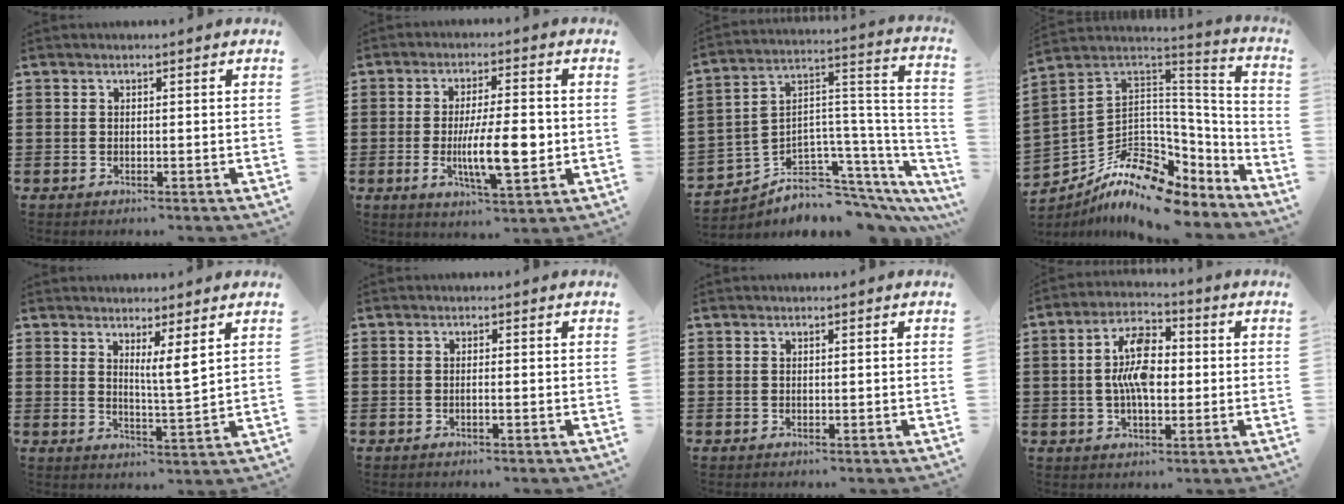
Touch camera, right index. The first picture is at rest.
{"total": 10.6, "force": [-1.4, 3.3, 10.0], "torque": [-0.171, -0.012, -0.026]}
{"total": 4.1, "force": [-2.3, 3.2, 1.2], "torque": [-0.033, -0.026, -0.039]}
{"total": 10.5, "force": [-6.8, 6.2, 5.0], "torque": [-0.113, 0.001, -0.122]}
{"total": 4.3, "force": [2.7, -0.2, 3.3], "torque": [-0.056, -0.018, 0.041]}
{"total": 0.8, "force": [-0.3, -0.1, 0.7], "torque": [-0.013, -0.003, -0.006]}
{"total": 0.0}
{"total": 8.7, "force": [0.3, 4.3, 7.6], "torque": [-0.142, 0.006, -0.002]}